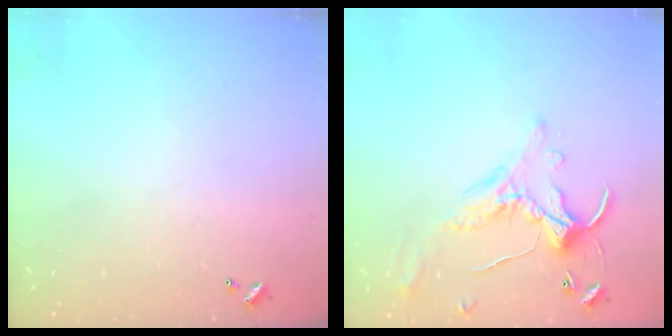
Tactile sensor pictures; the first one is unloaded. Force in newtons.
{"total": 0.9, "press": 0.1, "slide": 0.9}